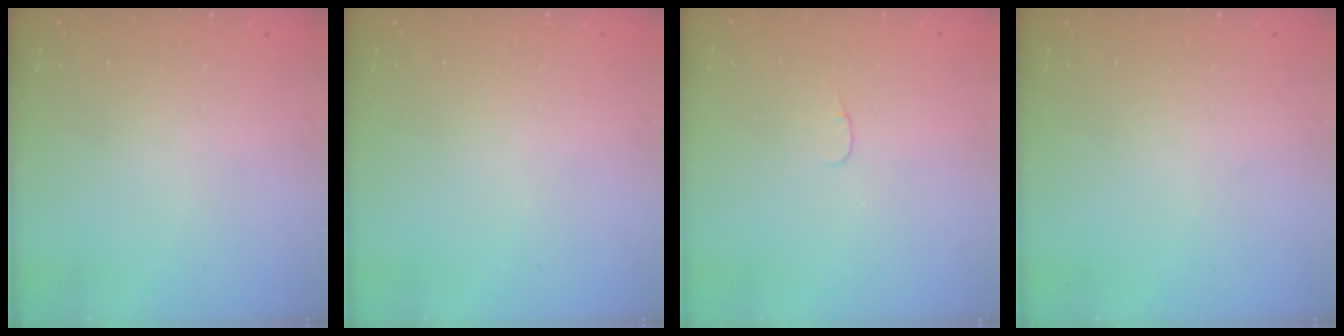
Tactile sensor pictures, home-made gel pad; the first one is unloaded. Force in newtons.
{"total": 0.0}
{"total": 3.1, "press": 3.1, "slide": 0.3}
{"total": 0.0}